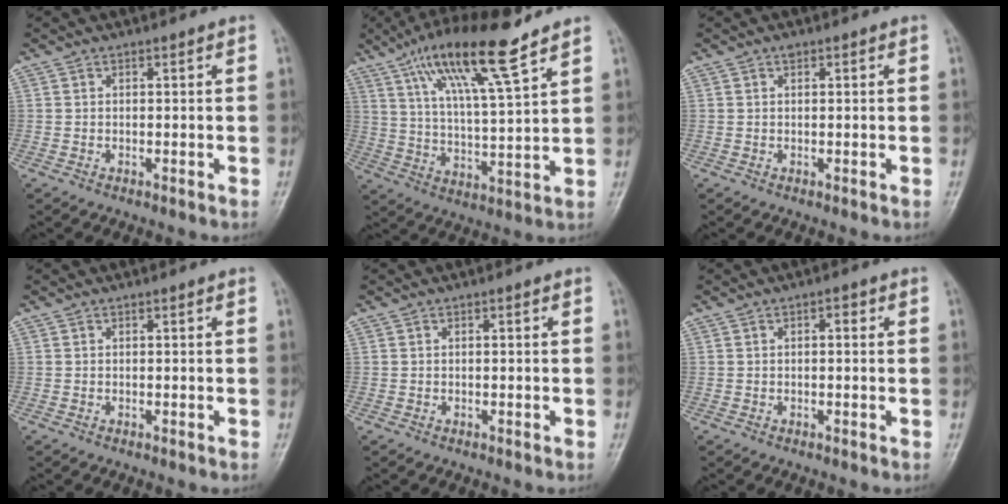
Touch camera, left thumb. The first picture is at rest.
{"total": 15.8, "force": [10.1, 2.2, 11.9], "torque": [-0.211, -0.039, 0.184]}
{"total": 0.6, "force": [0.4, 0.3, 0.3], "torque": [0.001, 0.000, 0.002]}
{"total": 0.0}
{"total": 0.0}
{"total": 1.4, "force": [0.3, 0.7, 1.1], "torque": [-0.013, 0.004, 0.000]}